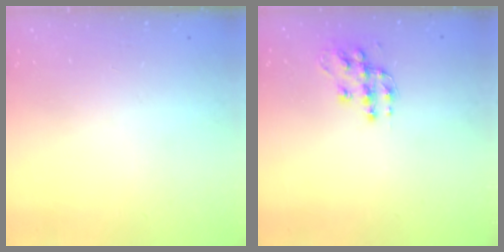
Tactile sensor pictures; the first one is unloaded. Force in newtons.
{"total": 11.8, "press": 11.8, "slide": 0.6}